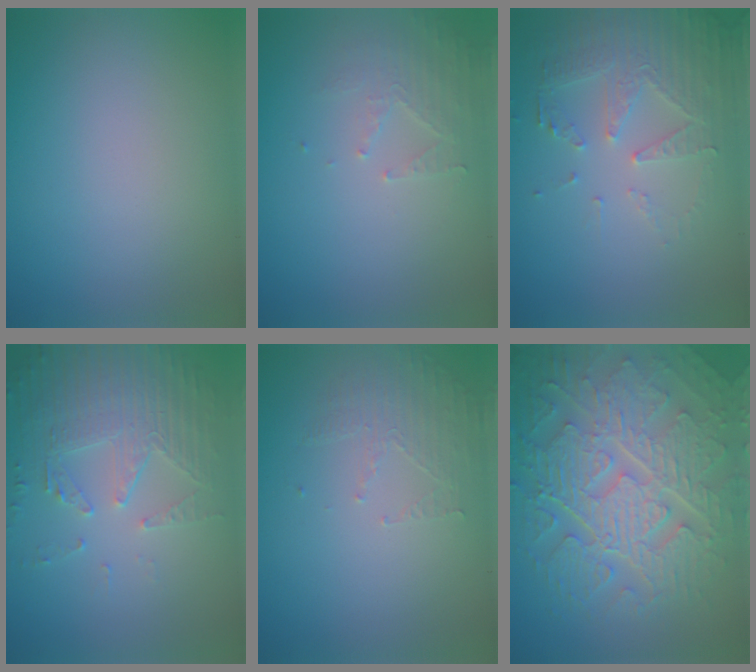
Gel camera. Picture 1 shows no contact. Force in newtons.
{"total": 2.0, "press": 1.9, "slide": 0.3}
{"total": 5.4, "press": 3.7, "slide": 3.9}
{"total": 5.8, "press": 3.7, "slide": 4.4}
{"total": 1.6, "press": 0.7, "slide": 1.4}
{"total": 10.6, "press": 7.0, "slide": 7.9}